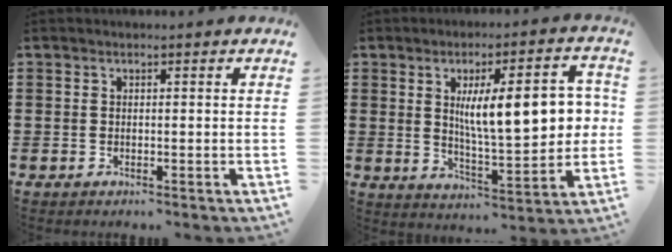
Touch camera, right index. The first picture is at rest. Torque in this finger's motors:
{"motor_torque": [2.14, 0.00, 1.05, 0.21]}